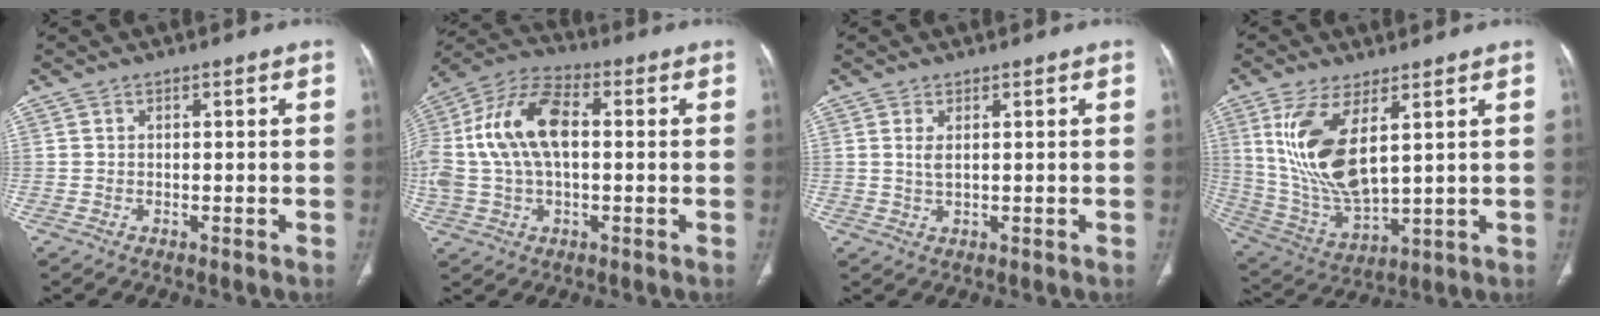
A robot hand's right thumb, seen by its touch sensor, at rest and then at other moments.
{"total": 17.0, "force": [1.6, 9.3, 14.1], "torque": [-0.299, 0.034, 0.026]}
{"total": 1.9, "force": [0.6, 0.6, 1.7], "torque": [-0.042, -0.004, 0.019]}
{"total": 15.5, "force": [5.0, 6.4, 13.2], "torque": [-0.271, -0.027, 0.117]}